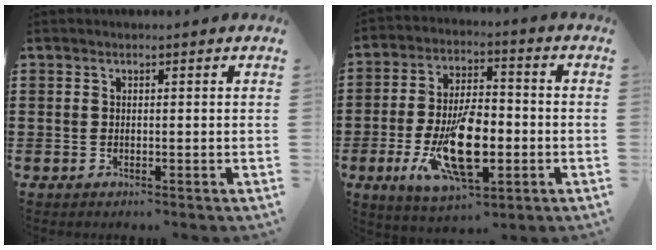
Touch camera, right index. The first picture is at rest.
{"total": 13.8, "force": [-3.9, 5.8, 11.9], "torque": [-0.223, -0.014, -0.066]}